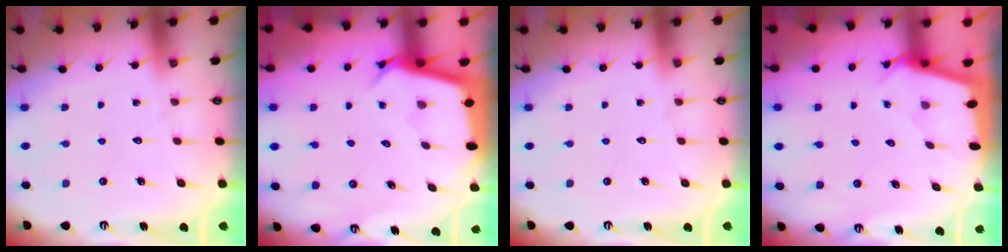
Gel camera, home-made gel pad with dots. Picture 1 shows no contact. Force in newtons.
{"total": 4.0, "press": 4.0, "slide": 0.2}
{"total": 0.0}
{"total": 2.2, "press": 2.2, "slide": 0.3}